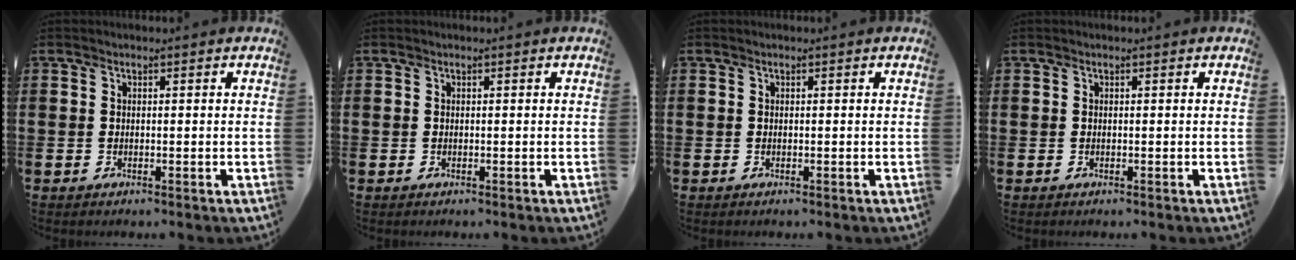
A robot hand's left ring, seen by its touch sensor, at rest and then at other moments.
{"total": 0.0}
{"total": 0.0}
{"total": 0.0}